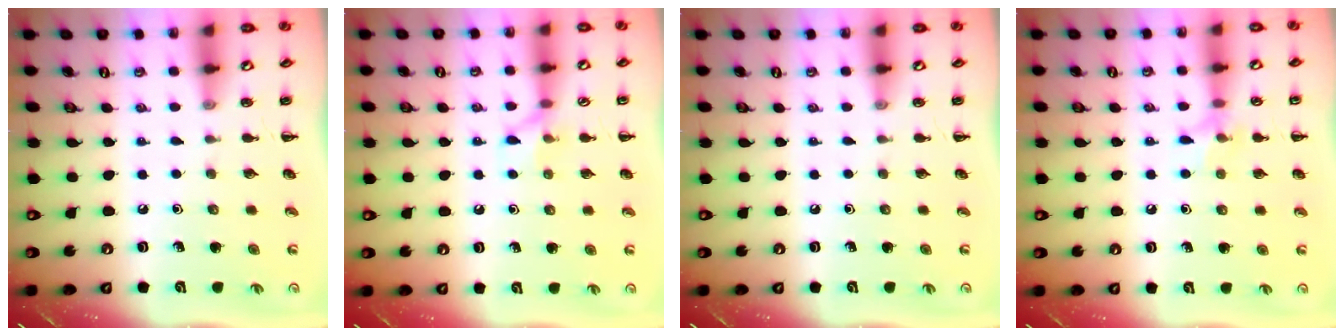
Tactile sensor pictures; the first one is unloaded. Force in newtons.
{"total": 6.1, "press": 6.1, "slide": 1.0}
{"total": 0.0}
{"total": 7.1, "press": 6.8, "slide": 1.8}